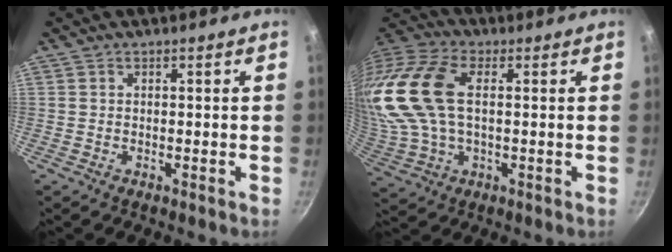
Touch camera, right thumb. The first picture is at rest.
{"total": 20.9, "force": [3.2, 12.3, 16.6], "torque": [-0.370, 0.024, 0.053]}